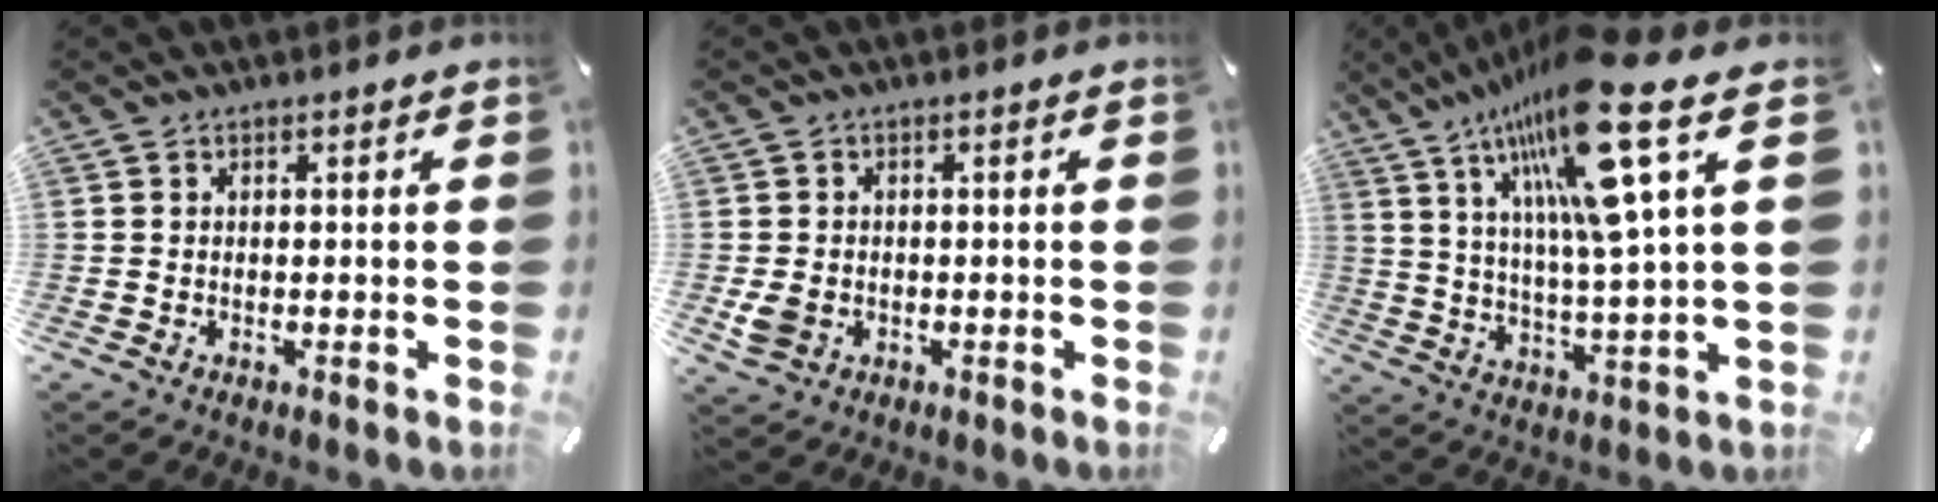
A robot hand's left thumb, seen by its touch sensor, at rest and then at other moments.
{"total": 3.6, "force": [-0.6, 3.1, 1.7], "torque": [-0.036, -0.002, -0.014]}
{"total": 20.2, "force": [11.9, 3.0, 16.1], "torque": [-0.304, -0.066, 0.178]}